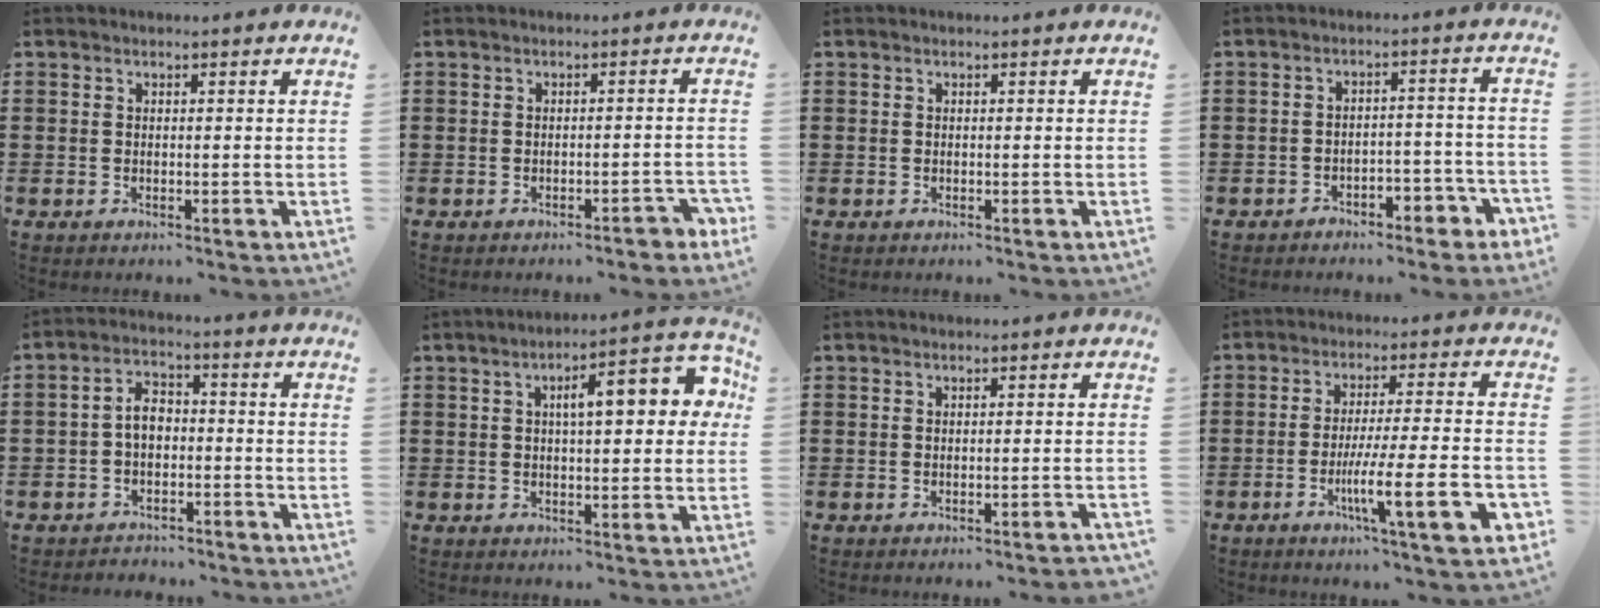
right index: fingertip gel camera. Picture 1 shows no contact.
{"total": 1.8, "force": [-1.5, 0.2, 1.1], "torque": [-0.021, 0.001, -0.030]}
{"total": 0.0}
{"total": 3.5, "force": [-3.1, 1.2, 1.2], "torque": [-0.022, 0.009, -0.061]}
{"total": 4.5, "force": [-1.7, 3.0, 2.8], "torque": [-0.063, 0.013, -0.036]}
{"total": 8.4, "force": [2.2, 2.7, 7.7], "torque": [-0.109, -0.004, 0.025]}
{"total": 0.8, "force": [-0.6, -0.1, 0.5], "torque": [-0.010, -0.003, -0.011]}
{"total": 12.1, "force": [-4.7, 1.4, 11.1], "torque": [-0.201, -0.006, -0.084]}